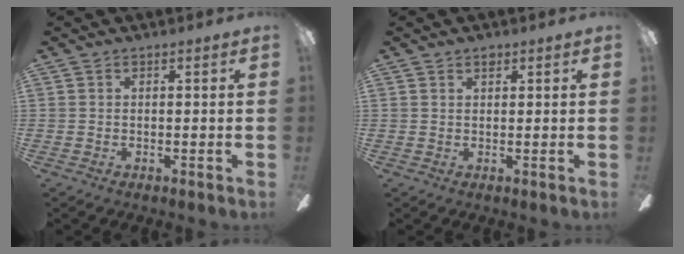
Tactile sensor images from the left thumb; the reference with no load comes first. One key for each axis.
{"total": 1.2, "fx": 1.0, "fy": 0.6, "fz": 0.4, "tx": -0.002, "ty": -0.004, "tz": 0.017}